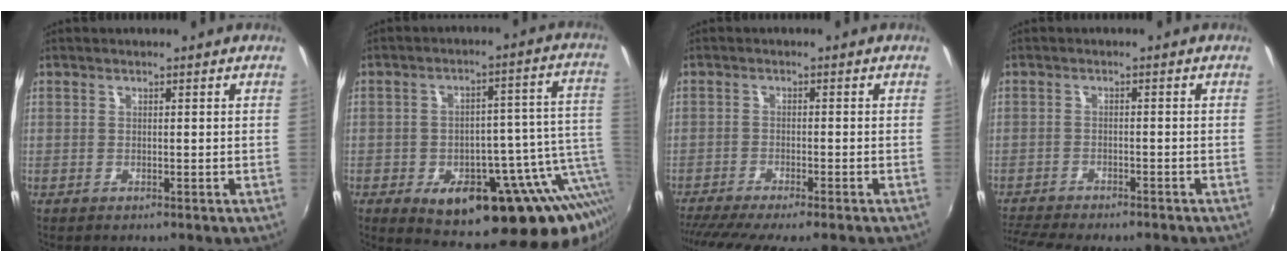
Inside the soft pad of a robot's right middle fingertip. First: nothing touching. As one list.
[{"total": 22.0, "force": [-7.4, 10.5, 17.9], "torque": [-0.236, -0.011, -0.082]}, {"total": 8.6, "force": [-7.4, -0.2, 4.3], "torque": [-0.097, -0.032, -0.120]}, {"total": 8.6, "force": [-7.8, 1.3, 3.4], "torque": [-0.093, -0.028, -0.126]}]